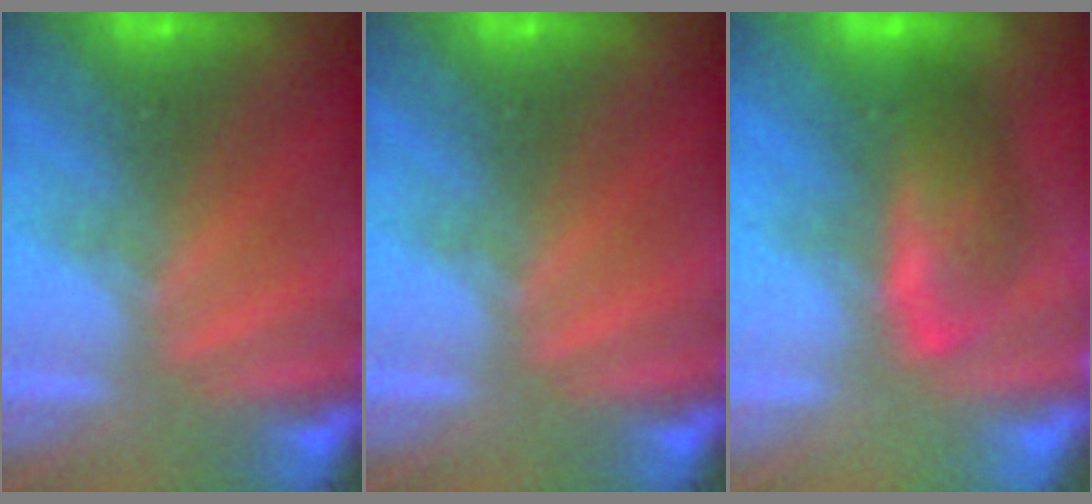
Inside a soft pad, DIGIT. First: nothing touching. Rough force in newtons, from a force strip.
{"total": 0.0}
{"total": 7.2}